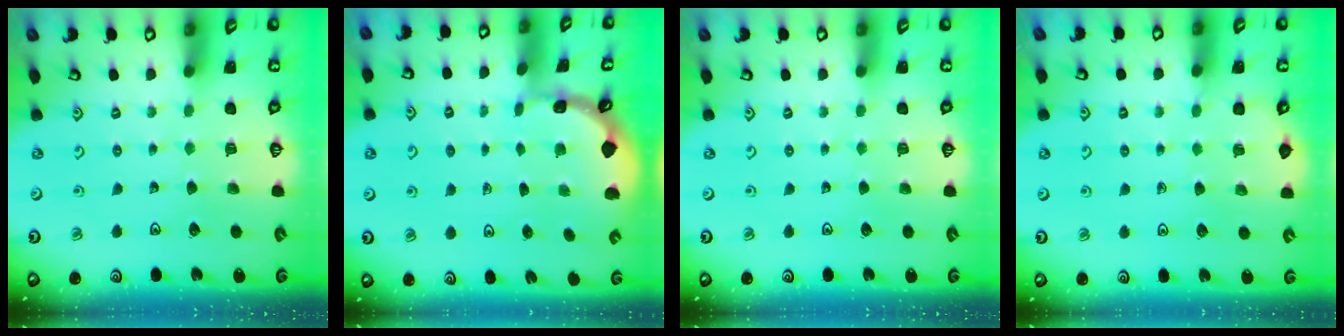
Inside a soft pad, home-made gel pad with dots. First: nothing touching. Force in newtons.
{"total": 0.7, "press": 0.7, "slide": 0.3}
{"total": 0.0}
{"total": 1.6, "press": 1.5, "slide": 0.3}